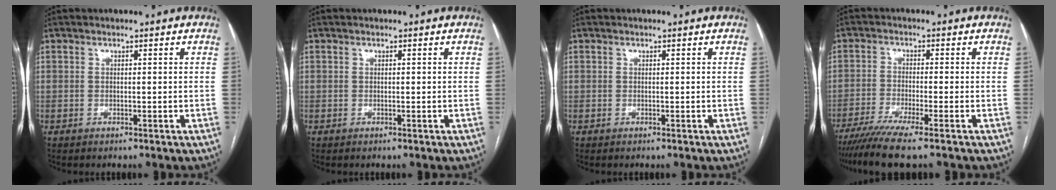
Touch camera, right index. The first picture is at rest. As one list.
[{"total": 0.0}, {"total": 0.0}, {"total": 7.9, "force": [-6.1, -0.8, 4.9], "torque": [-0.075, -0.019, -0.102]}]